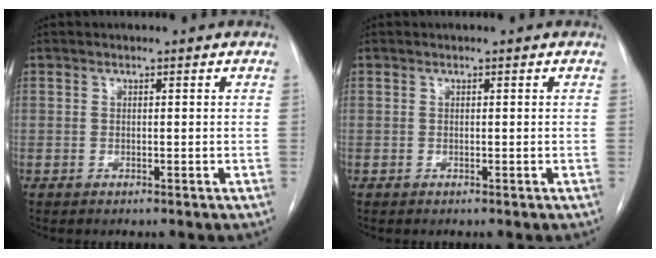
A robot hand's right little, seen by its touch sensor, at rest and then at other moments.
{"total": 0.0}